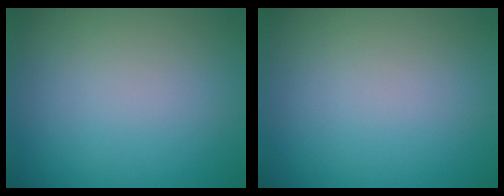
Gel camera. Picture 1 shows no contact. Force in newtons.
{"total": 0.0}